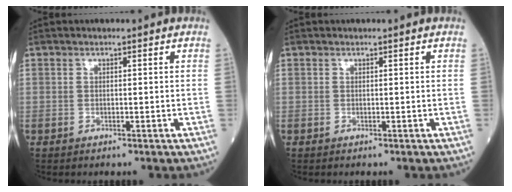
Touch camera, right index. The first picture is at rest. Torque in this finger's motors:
{"motor_torque": [0.00, 0.00, 0.00, 0.00]}